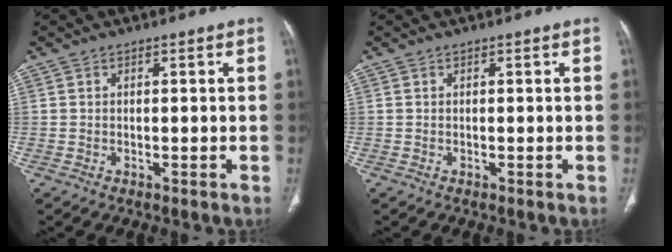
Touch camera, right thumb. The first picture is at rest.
{"total": 0.0}